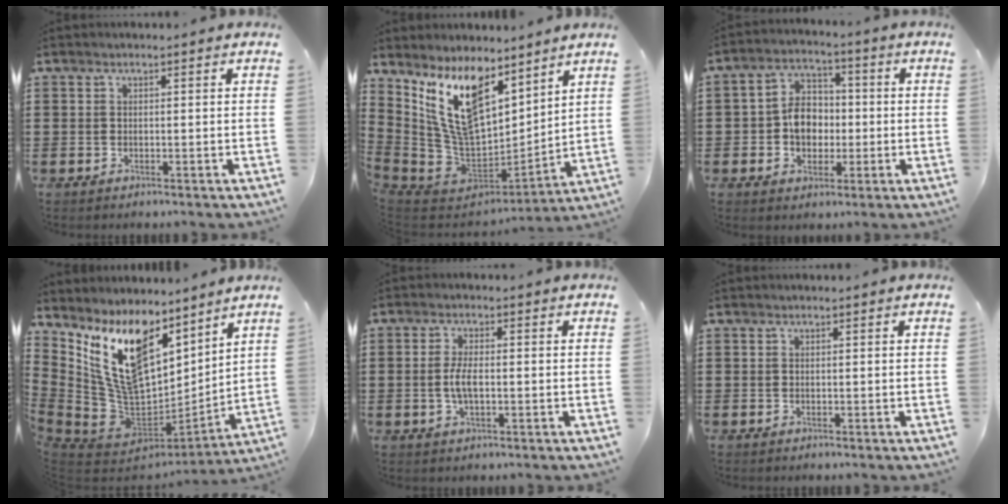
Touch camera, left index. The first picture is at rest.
{"total": 13.9, "force": [8.0, 6.8, 9.1], "torque": [-0.237, -0.045, 0.148]}
{"total": 6.8, "force": [-0.7, 5.4, 4.2], "torque": [-0.089, 0.011, -0.017]}
{"total": 15.4, "force": [7.7, 8.4, 10.4], "torque": [-0.269, -0.059, 0.140]}
{"total": 3.7, "force": [-0.5, 1.3, 3.5], "torque": [-0.086, -0.005, -0.017]}
{"total": 0.0}